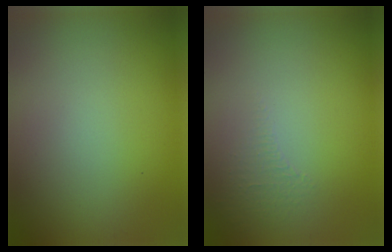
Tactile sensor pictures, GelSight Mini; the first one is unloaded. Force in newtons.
{"total": 0.8, "press": 0.4, "slide": 0.7}